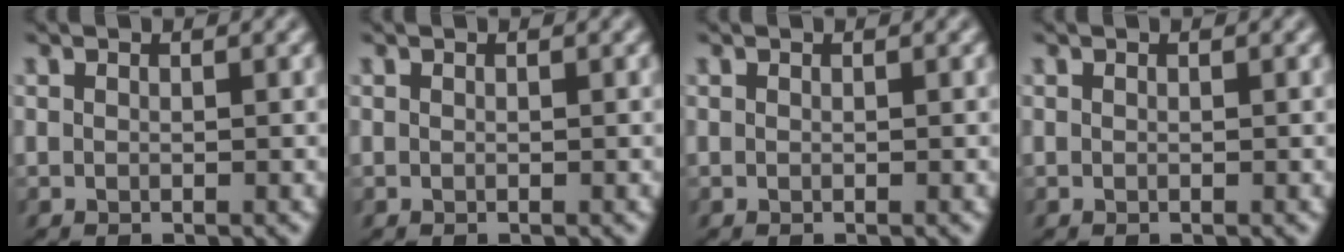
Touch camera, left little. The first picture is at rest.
{"total": 0.0}
{"total": 0.0}
{"total": 0.0}